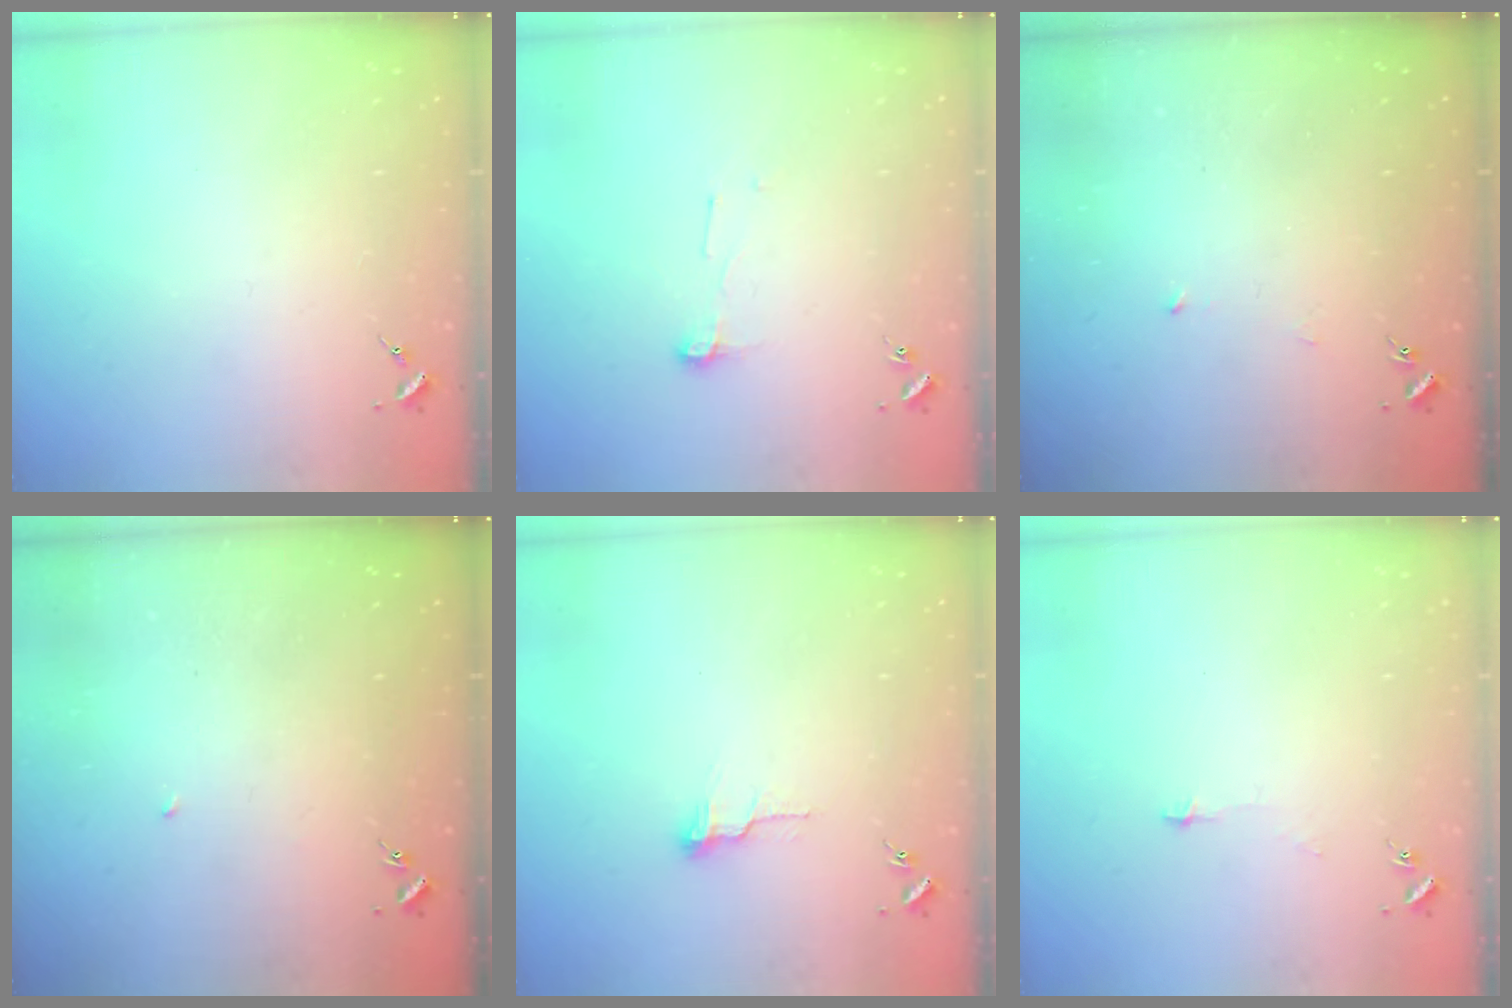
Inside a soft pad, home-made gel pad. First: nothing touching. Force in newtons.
{"total": 5.2, "press": 5.2, "slide": 0.5}
{"total": 3.1, "press": 3.1, "slide": 0.2}
{"total": 2.3, "press": 2.3, "slide": 0.1}
{"total": 6.3, "press": 6.3, "slide": 0.5}
{"total": 3.6, "press": 3.6, "slide": 0.3}